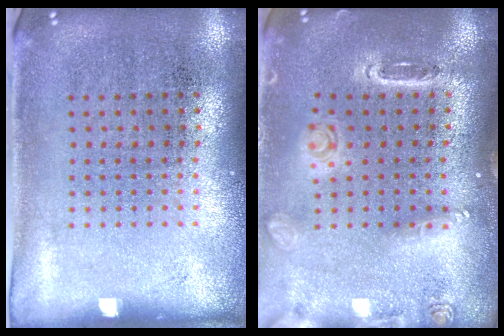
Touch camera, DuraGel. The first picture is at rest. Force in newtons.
{"total": 1.5, "press": 1.5, "slide": 0.1}